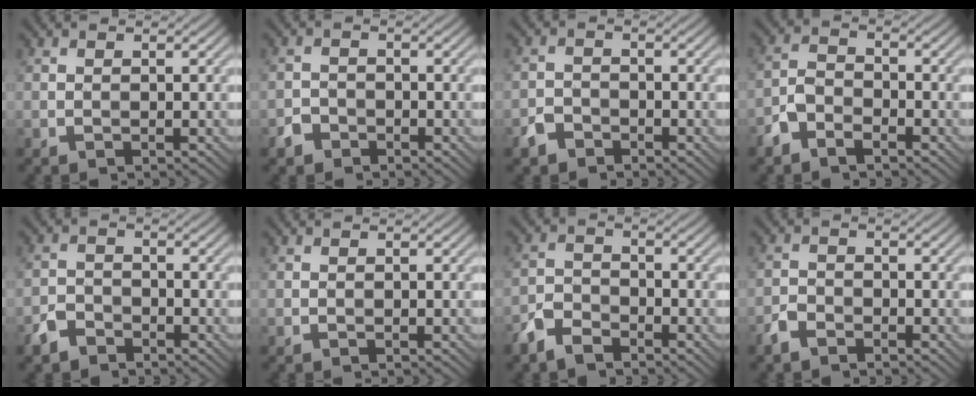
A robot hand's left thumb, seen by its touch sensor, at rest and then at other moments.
{"total": 2.2, "force": [-1.5, 1.4, 0.6], "torque": [-0.010, 0.000, -0.035]}
{"total": 2.7, "force": [-2.0, 1.6, 0.8], "torque": [-0.015, -0.002, -0.049]}
{"total": 3.9, "force": [-2.7, 2.0, 1.9], "torque": [-0.040, 0.000, -0.066]}
{"total": 3.3, "force": [-2.6, 1.8, 1.0], "torque": [-0.022, -0.002, -0.061]}
{"total": 0.0}
{"total": 4.7, "force": [-3.6, 2.2, 2.0], "torque": [-0.042, -0.006, -0.083]}
{"total": 2.5, "force": [-2.0, 1.2, 1.0], "torque": [-0.019, -0.001, -0.049]}